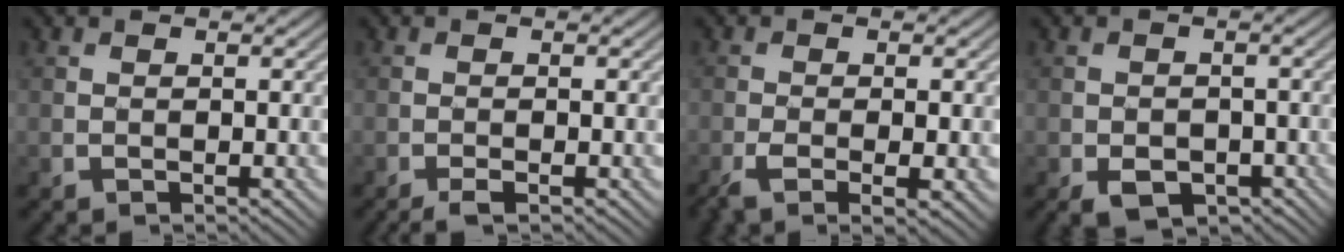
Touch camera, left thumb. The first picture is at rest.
{"total": 1.7, "force": [-1.1, 0.3, 1.2], "torque": [-0.024, 0.000, -0.024]}
{"total": 5.1, "force": [-2.4, 1.4, 4.2], "torque": [-0.089, -0.012, -0.039]}
{"total": 4.9, "force": [-2.6, 3.1, 2.7], "torque": [-0.041, -0.018, -0.040]}